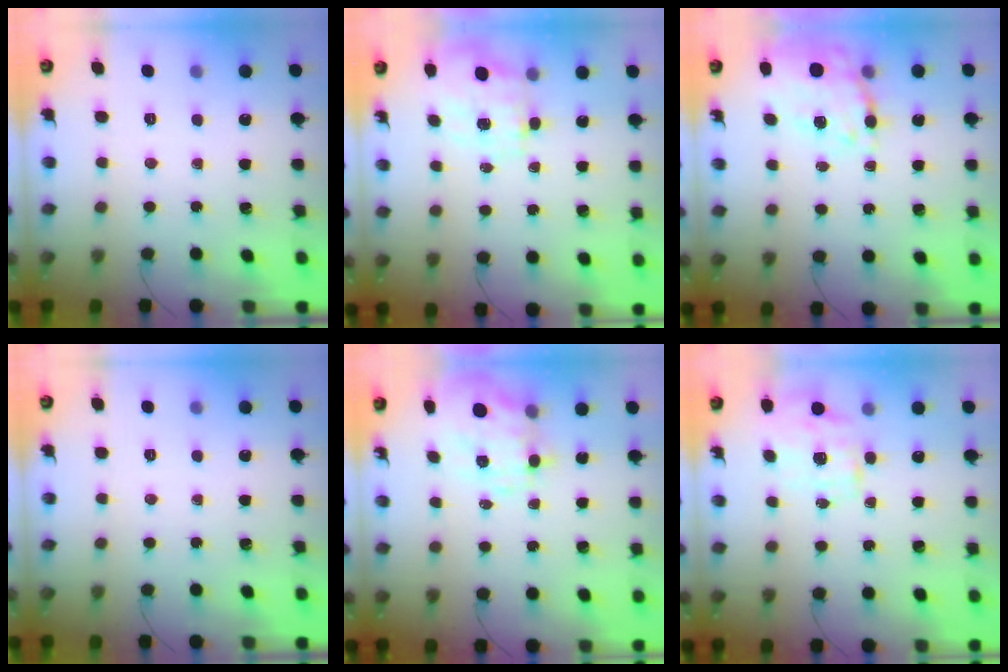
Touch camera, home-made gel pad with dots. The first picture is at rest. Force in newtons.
{"total": 3.4, "press": 3.2, "slide": 1.0}
{"total": 12.4, "press": 11.7, "slide": 4.2}
{"total": 0.0}
{"total": 7.0, "press": 6.8, "slide": 1.7}
{"total": 1.8, "press": 1.7, "slide": 0.6}